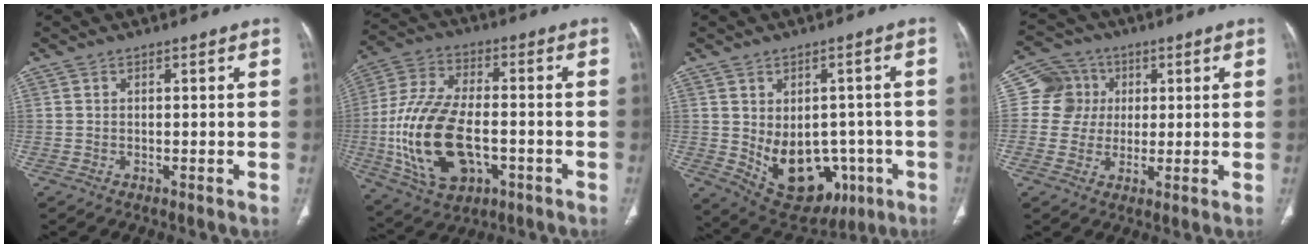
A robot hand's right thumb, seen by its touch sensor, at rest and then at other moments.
{"total": 19.8, "force": [-4.0, 11.0, 16.0], "torque": [-0.321, 0.012, -0.061]}
{"total": 15.6, "force": [-3.5, 10.9, 10.5], "torque": [-0.121, 0.012, -0.018]}
{"total": 7.8, "force": [1.3, 7.6, 1.0], "torque": [0.021, 0.008, 0.016]}